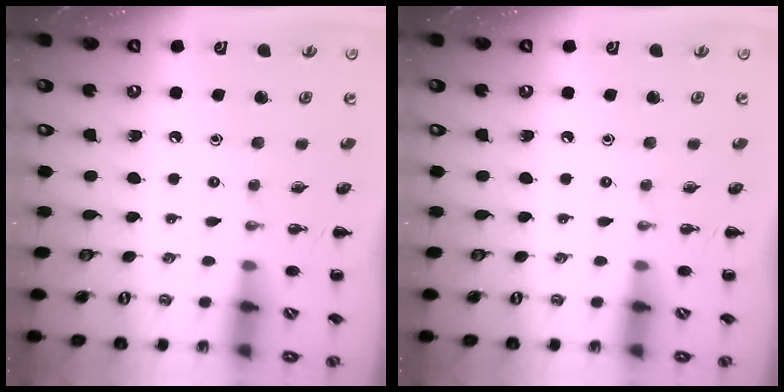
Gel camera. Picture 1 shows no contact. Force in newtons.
{"total": 0.0}